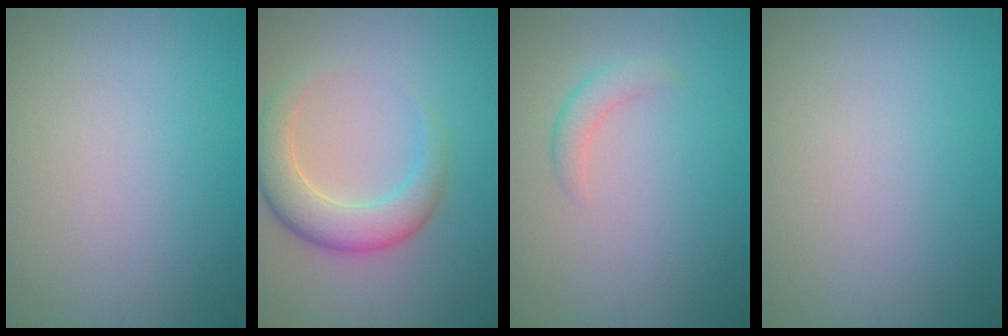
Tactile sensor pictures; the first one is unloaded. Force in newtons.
{"total": 4.7, "press": 4.7, "slide": 0.1}
{"total": 1.5, "press": 1.5, "slide": 0.1}
{"total": 0.0}